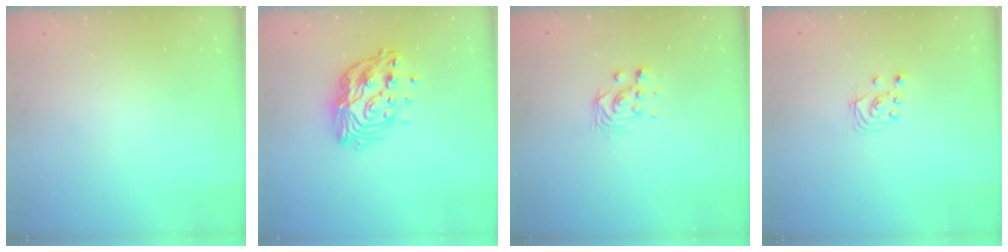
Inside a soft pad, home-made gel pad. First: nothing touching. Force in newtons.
{"total": 16.8, "press": 16.7, "slide": 1.5}
{"total": 2.8, "press": 2.8, "slide": 0.2}
{"total": 2.7, "press": 2.7, "slide": 0.3}